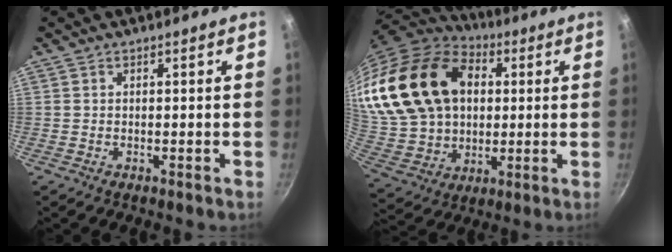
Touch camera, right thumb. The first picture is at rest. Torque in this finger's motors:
{"motor_torque": [1.82, 2.70, 1.67, 1.10, 0.53]}